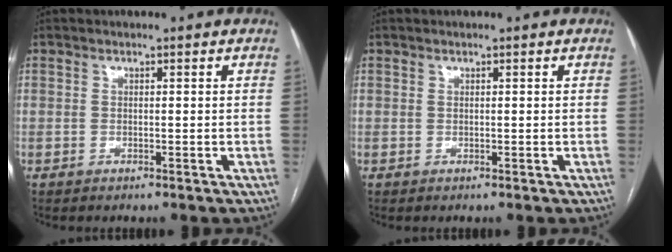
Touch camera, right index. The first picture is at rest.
{"total": 0.0}